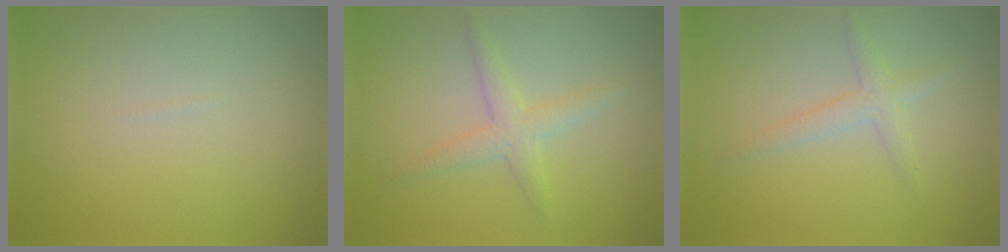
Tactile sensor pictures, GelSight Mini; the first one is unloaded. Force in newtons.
{"total": 2.2, "press": 2.2, "slide": 0.1}
{"total": 1.8, "press": 1.8, "slide": 0.0}